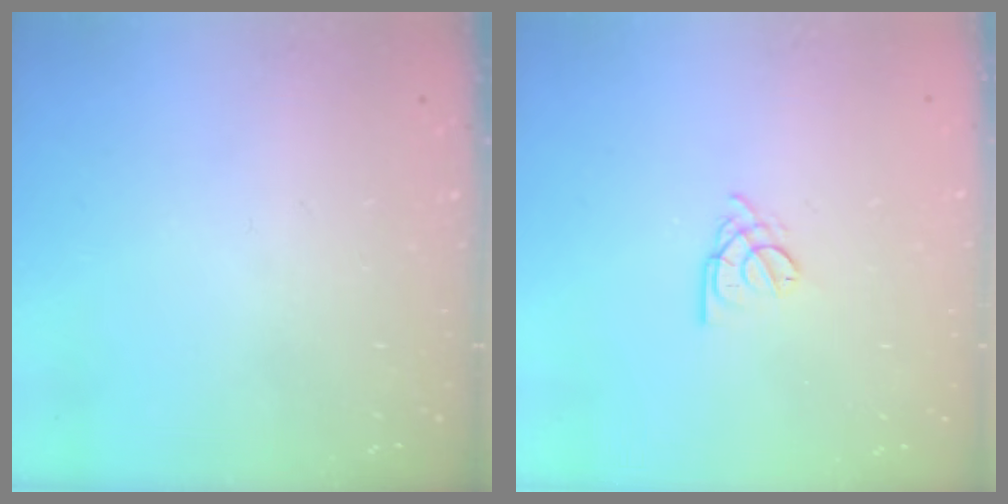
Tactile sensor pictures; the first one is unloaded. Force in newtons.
{"total": 2.3, "press": 2.3, "slide": 0.5}